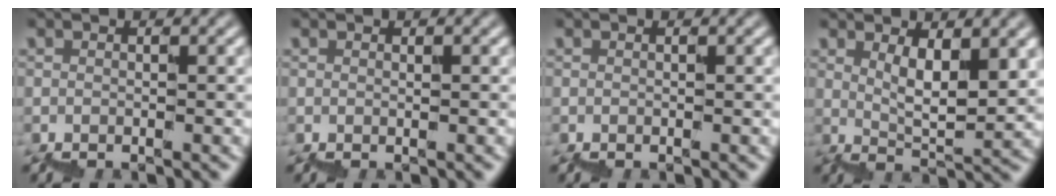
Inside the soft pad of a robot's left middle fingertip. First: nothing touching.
{"total": 0.0}
{"total": 0.0}
{"total": 4.4, "force": [3.0, 0.9, 3.2], "torque": [-0.056, -0.003, 0.067]}